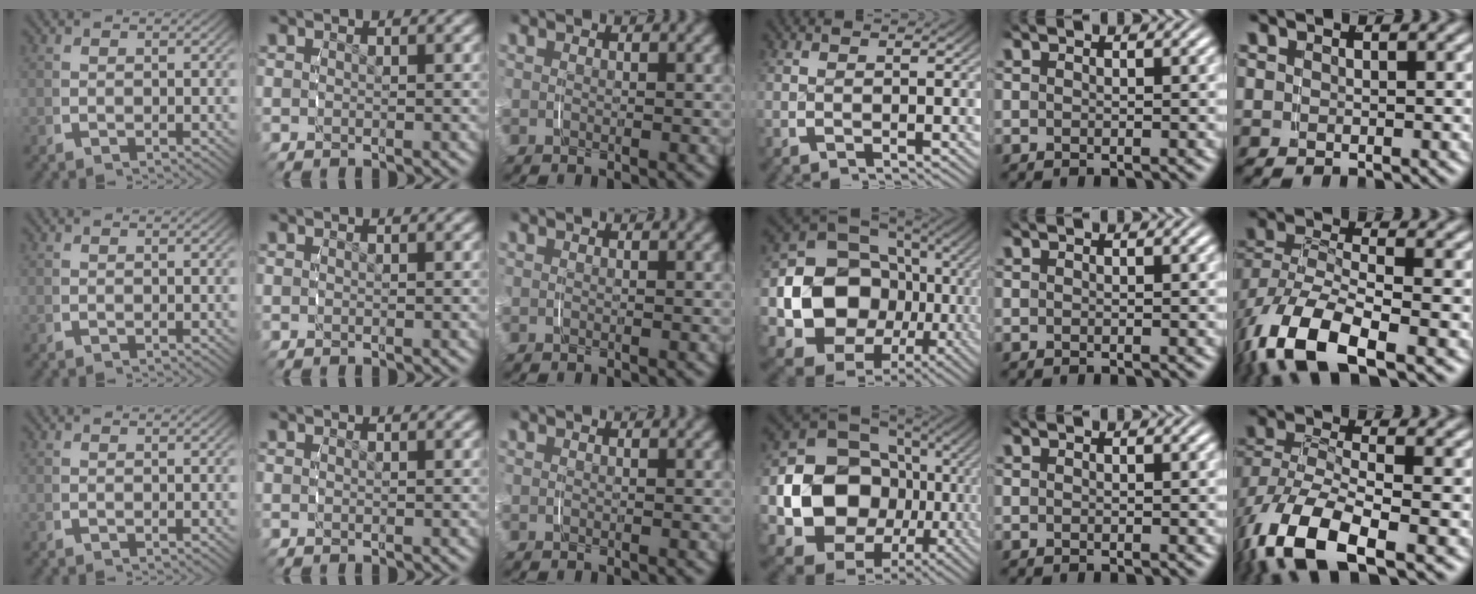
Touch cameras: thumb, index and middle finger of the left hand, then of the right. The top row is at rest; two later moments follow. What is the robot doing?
{"motion": "grasp_and_lifting", "object": "paper"}